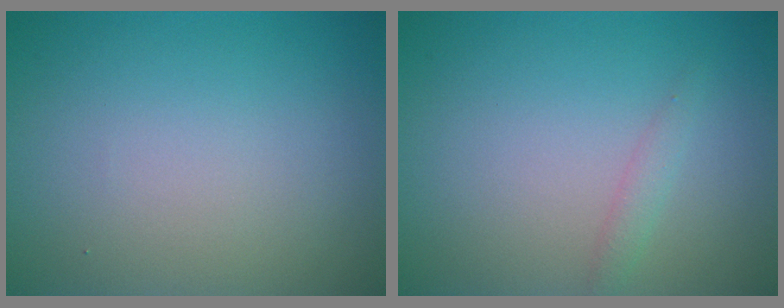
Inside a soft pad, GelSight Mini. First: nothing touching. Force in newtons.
{"total": 1.1, "press": 1.1, "slide": 0.1}